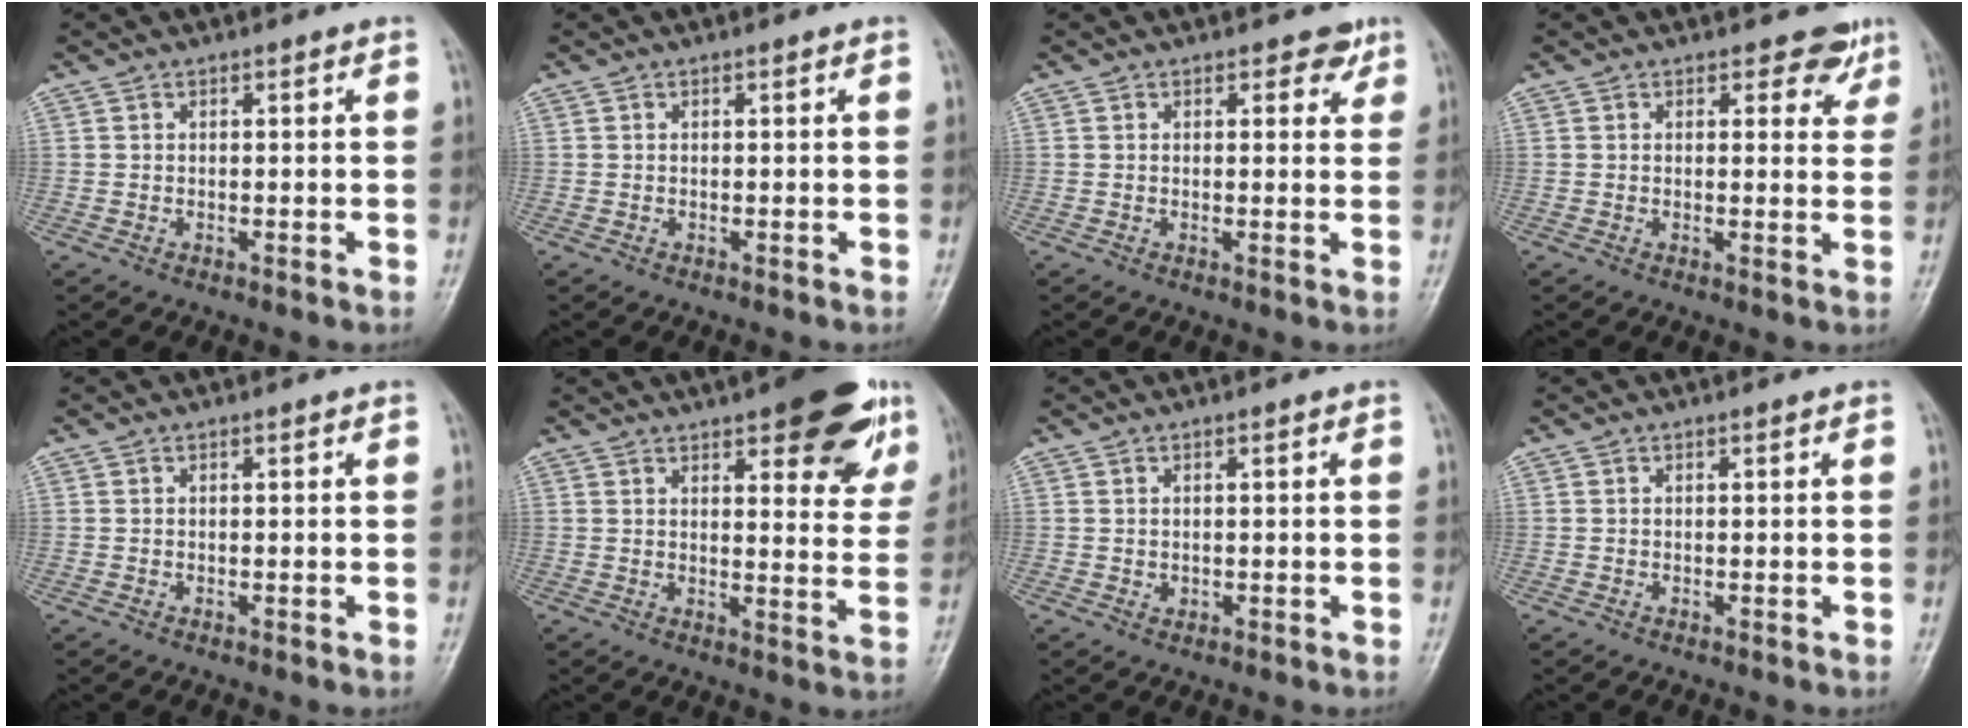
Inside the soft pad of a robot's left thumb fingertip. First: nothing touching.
{"total": 0.0}
{"total": 2.9, "force": [1.7, 1.8, 1.5], "torque": [0.006, -0.006, 0.015]}
{"total": 4.3, "force": [2.8, 2.5, 2.0], "torque": [0.008, -0.014, 0.027]}
{"total": 0.0}
{"total": 17.4, "force": [10.2, 6.3, 12.7], "torque": [-0.127, -0.035, 0.125]}
{"total": 1.5, "force": [0.0, 1.1, 1.0], "torque": [-0.008, 0.004, 0.003]}
{"total": 0.0}